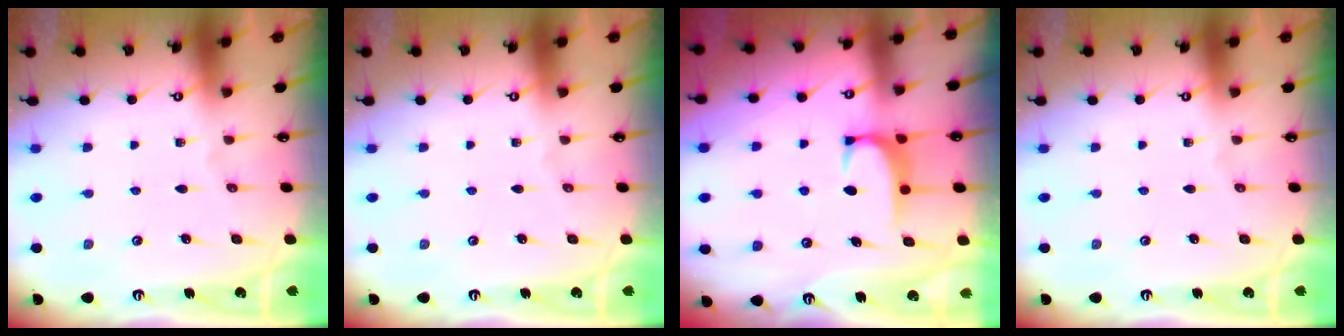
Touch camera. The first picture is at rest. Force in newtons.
{"total": 0.0}
{"total": 1.9, "press": 1.8, "slide": 0.5}
{"total": 0.0}